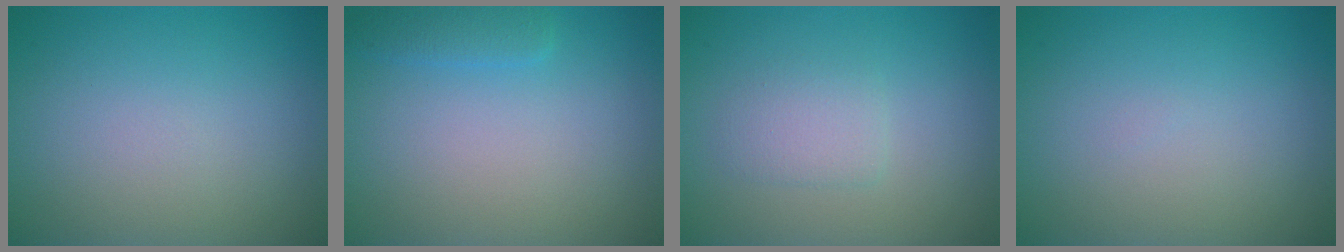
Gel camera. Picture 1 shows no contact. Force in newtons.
{"total": 1.4, "press": 1.4, "slide": 0.1}
{"total": 1.7, "press": 1.7, "slide": 0.3}
{"total": 0.0}